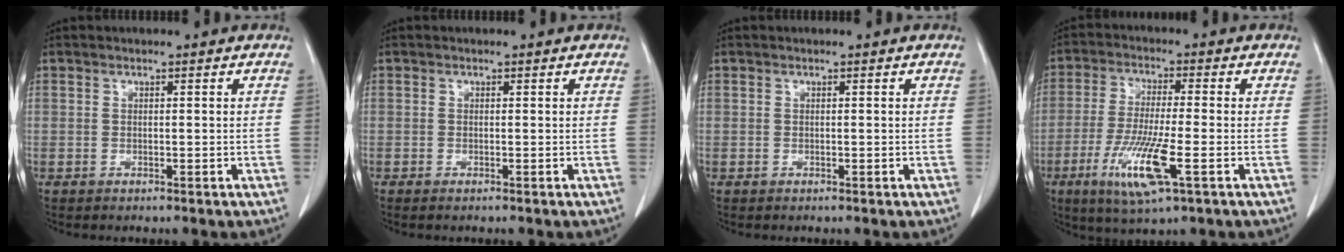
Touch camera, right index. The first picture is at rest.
{"total": 0.5, "force": [-0.5, 0.0, 0.3], "torque": [-0.008, -0.002, -0.008]}
{"total": 0.0}
{"total": 10.8, "force": [-4.1, 0.9, 9.9], "torque": [-0.199, -0.024, -0.074]}